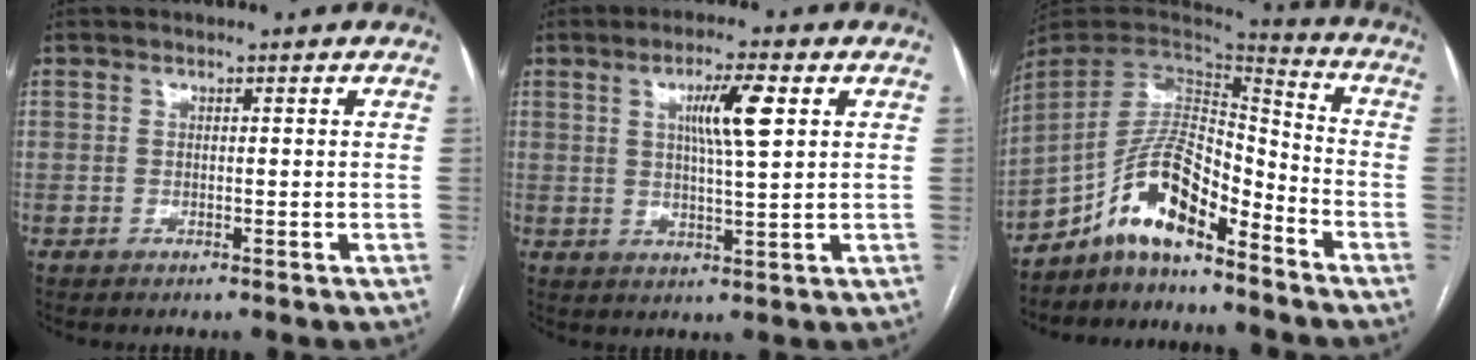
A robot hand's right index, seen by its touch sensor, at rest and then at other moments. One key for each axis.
{"total": 7.0, "fx": 2.2, "fy": 0.4, "fz": 6.6, "tx": -0.118, "ty": 0.004, "tz": 0.038}
{"total": 11.9, "fx": -8.5, "fy": 3.3, "fz": 7.7, "tx": -0.145, "ty": 0.026, "tz": -0.156}